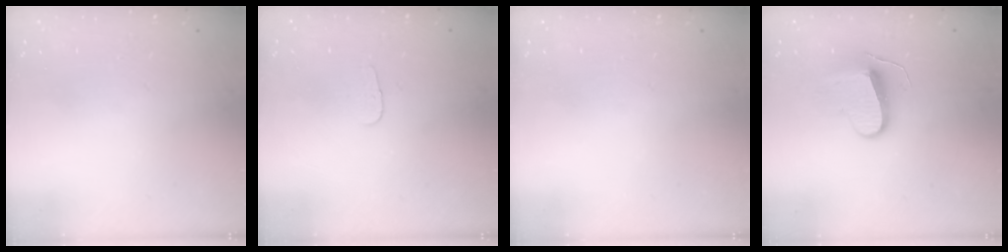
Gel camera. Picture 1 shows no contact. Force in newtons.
{"total": 2.9, "press": 2.8, "slide": 0.3}
{"total": 0.0}
{"total": 9.1, "press": 9.0, "slide": 0.6}